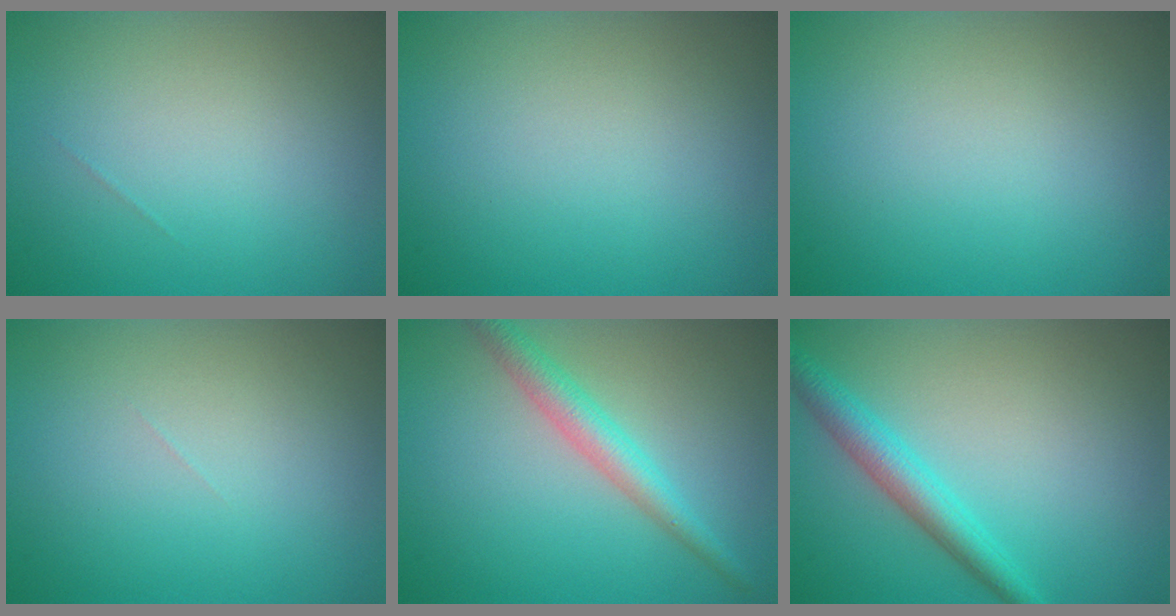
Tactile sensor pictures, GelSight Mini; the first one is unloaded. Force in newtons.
{"total": 0.0}
{"total": 0.0}
{"total": 0.0}
{"total": 3.2, "press": 3.2, "slide": 0.1}
{"total": 3.4, "press": 3.4, "slide": 0.1}